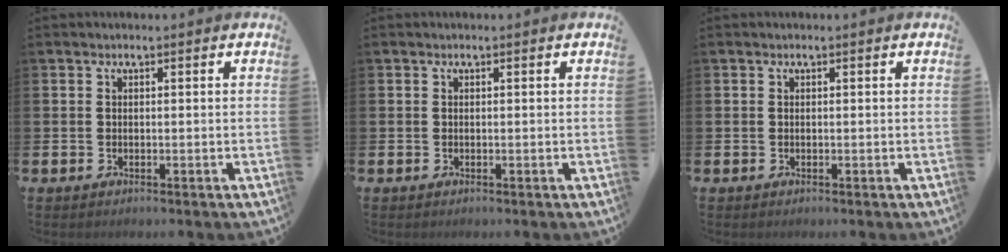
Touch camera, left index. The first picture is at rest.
{"total": 0.0}
{"total": 0.0}